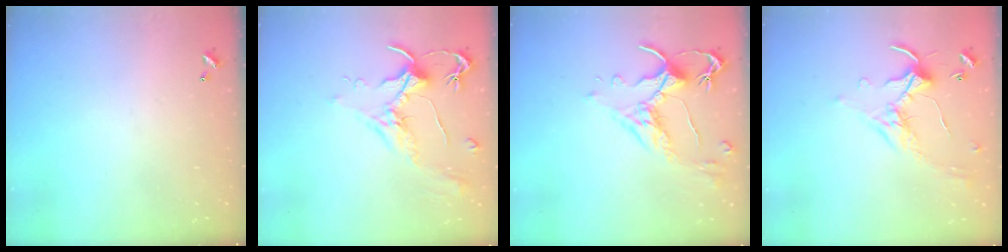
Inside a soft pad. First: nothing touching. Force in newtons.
{"total": 2.0, "press": 1.8, "slide": 0.8}
{"total": 2.5, "press": 2.1, "slide": 1.4}
{"total": 0.7, "press": 0.6, "slide": 0.4}